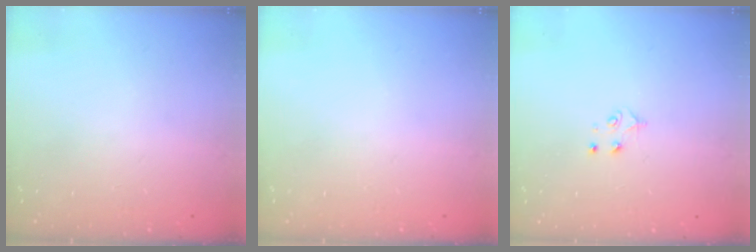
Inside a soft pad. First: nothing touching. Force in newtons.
{"total": 0.0}
{"total": 4.0, "press": 3.9, "slide": 0.4}